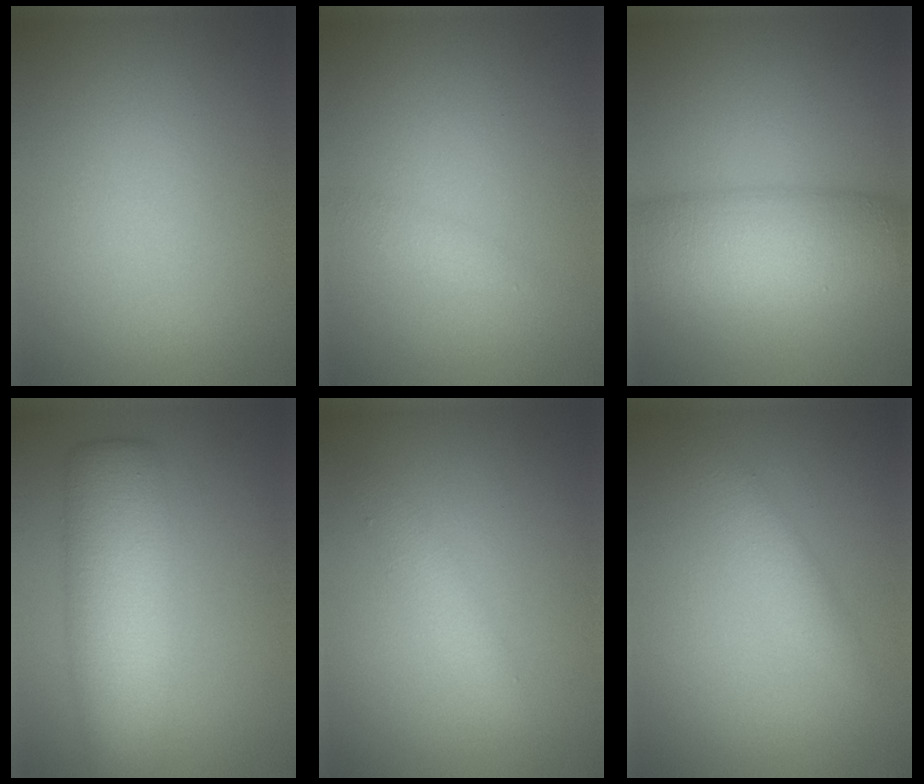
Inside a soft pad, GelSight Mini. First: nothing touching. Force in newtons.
{"total": 1.0, "press": 1.0, "slide": 0.0}
{"total": 8.3, "press": 8.3, "slide": 0.1}
{"total": 7.6, "press": 7.6, "slide": 0.3}
{"total": 1.8, "press": 1.8, "slide": 0.1}
{"total": 2.0, "press": 2.0, "slide": 0.0}